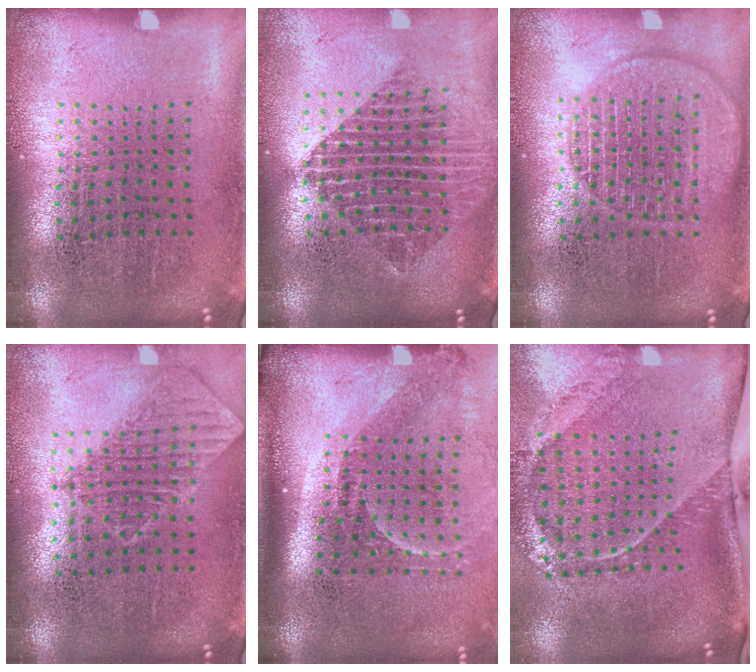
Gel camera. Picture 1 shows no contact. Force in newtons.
{"total": 2.2, "press": 1.8, "slide": 1.3}
{"total": 3.3, "press": 3.3, "slide": 0.5}
{"total": 0.8, "press": 0.8, "slide": 0.0}
{"total": 2.2, "press": 1.5, "slide": 1.6}
{"total": 2.7, "press": 1.8, "slide": 2.0}